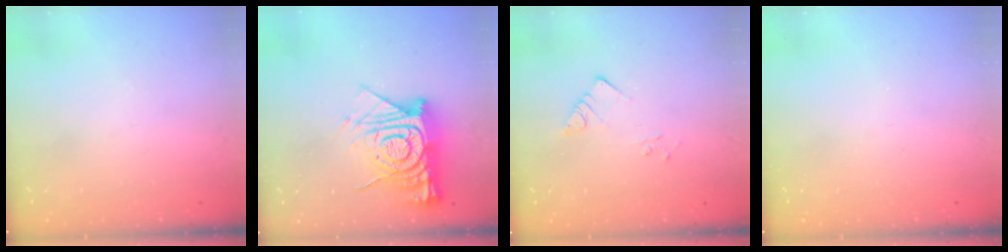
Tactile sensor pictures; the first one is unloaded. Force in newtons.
{"total": 16.1, "press": 16.0, "slide": 1.6}
{"total": 2.2, "press": 2.2, "slide": 0.2}
{"total": 0.0}